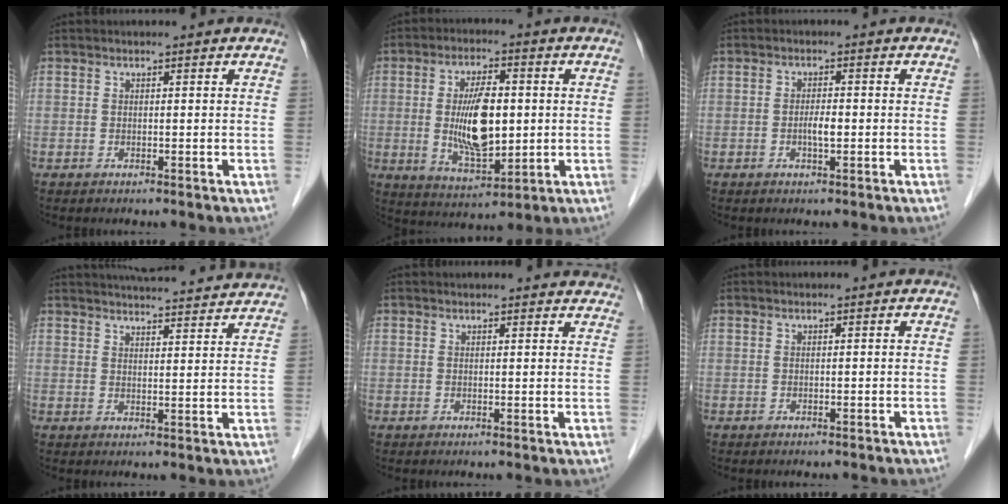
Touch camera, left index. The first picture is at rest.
{"total": 10.5, "force": [-0.1, 3.9, 9.8], "torque": [-0.191, -0.005, 0.006]}
{"total": 2.1, "force": [-0.7, 0.6, 1.9], "torque": [-0.034, -0.001, -0.013]}
{"total": 17.3, "force": [16.4, 2.1, 5.1], "torque": [-0.069, 0.013, 0.207]}
{"total": 7.9, "force": [7.4, 1.8, 1.9], "torque": [-0.002, 0.008, 0.065]}
{"total": 0.7, "force": [-0.7, 0.2, 0.3], "torque": [-0.005, -0.003, -0.008]}